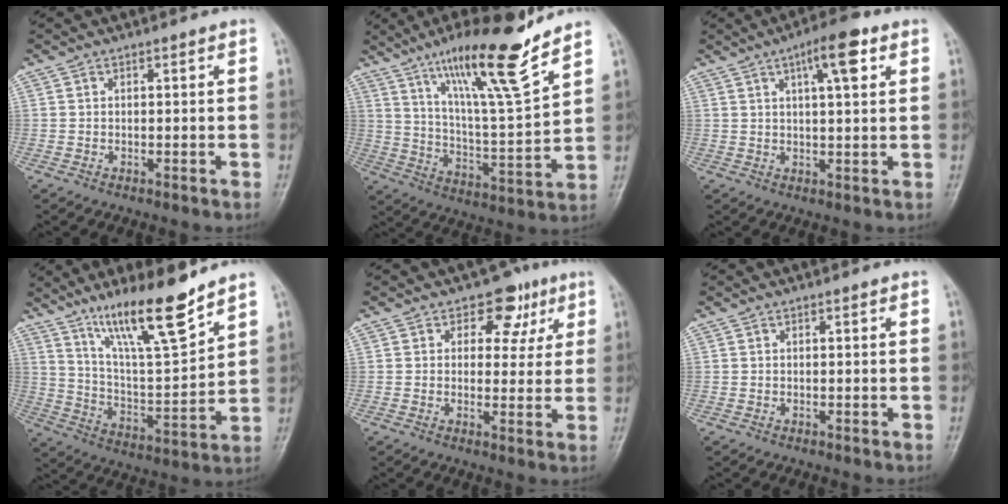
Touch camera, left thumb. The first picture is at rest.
{"total": 18.2, "force": [12.9, 1.7, 12.8], "torque": [-0.197, -0.075, 0.221]}
{"total": 7.8, "force": [3.5, 2.2, 6.6], "torque": [-0.095, -0.003, 0.050]}
{"total": 15.9, "force": [11.6, 2.5, 10.7], "torque": [-0.171, -0.073, 0.215]}
{"total": 7.1, "force": [3.3, 5.2, 3.5], "torque": [0.001, -0.006, 0.038]}
{"total": 0.0}